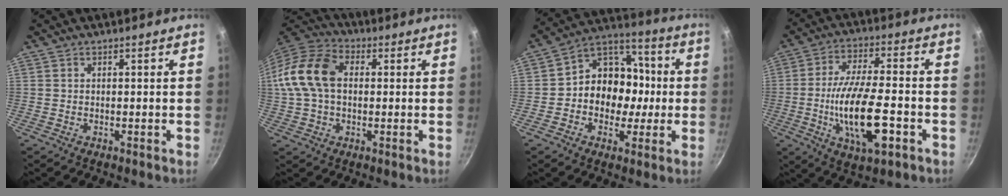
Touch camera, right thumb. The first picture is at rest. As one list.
[{"total": 14.6, "force": [1.5, 9.9, 10.6], "torque": [-0.194, 0.031, 0.012]}, {"total": 13.8, "force": [-1.4, 11.3, 7.8], "torque": [-0.063, 0.038, -0.040]}, {"total": 16.4, "force": [-4.5, 5.9, 14.7], "torque": [-0.265, 0.012, -0.081]}]